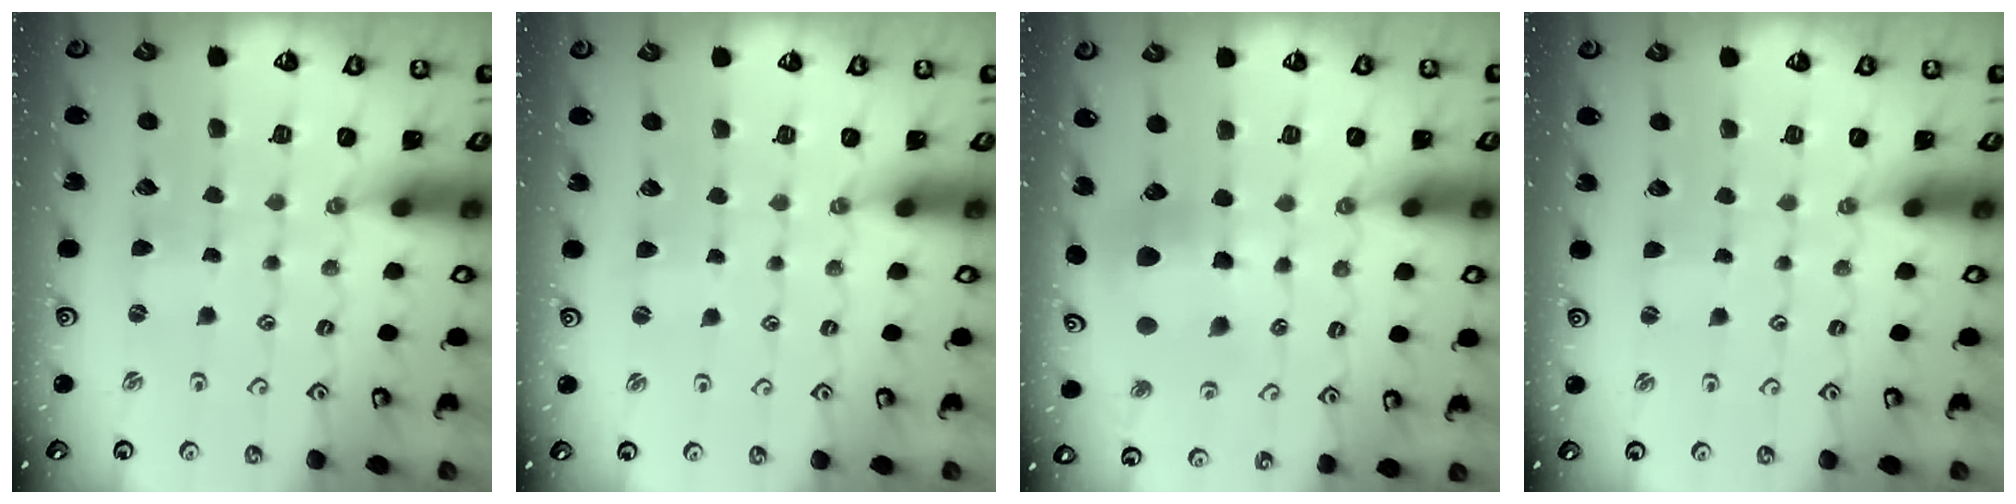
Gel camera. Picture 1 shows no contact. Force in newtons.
{"total": 0.7, "press": 0.7, "slide": 0.1}
{"total": 11.1, "press": 11.0, "slide": 1.6}
{"total": 1.1, "press": 1.1, "slide": 0.2}